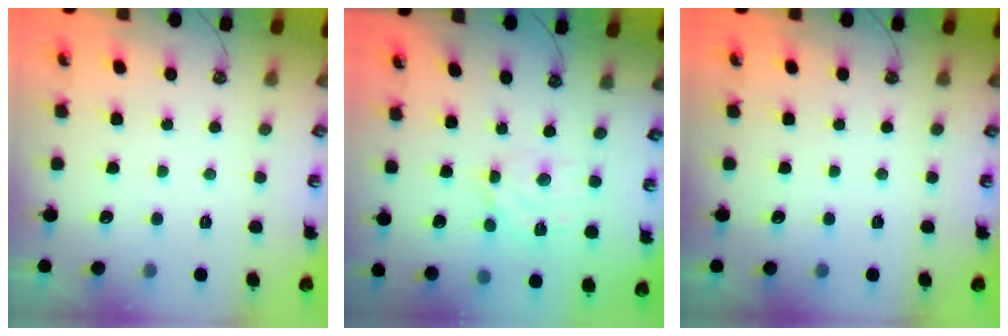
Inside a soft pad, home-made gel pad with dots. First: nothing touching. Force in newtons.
{"total": 8.0, "press": 8.0, "slide": 0.5}
{"total": 0.0}